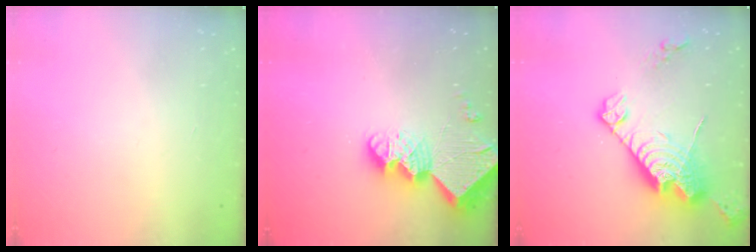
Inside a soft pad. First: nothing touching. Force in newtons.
{"total": 11.7, "press": 11.6, "slide": 1.1}
{"total": 16.4, "press": 16.3, "slide": 1.4}